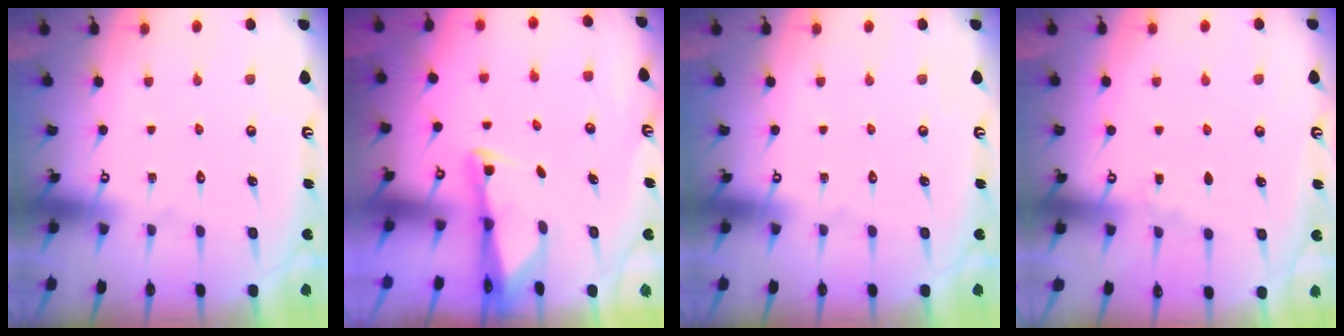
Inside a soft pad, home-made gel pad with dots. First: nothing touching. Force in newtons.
{"total": 2.0, "press": 2.0, "slide": 0.3}
{"total": 0.0}
{"total": 2.8, "press": 2.7, "slide": 0.3}